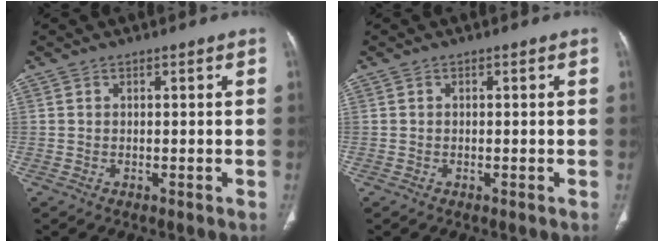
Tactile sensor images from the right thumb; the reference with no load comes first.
{"total": 0.0}